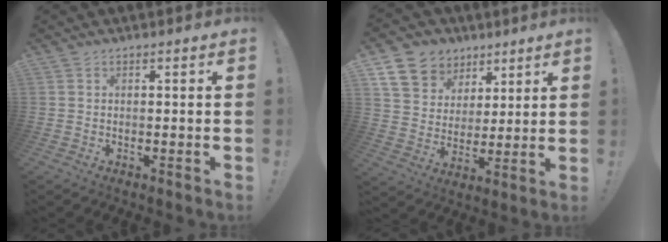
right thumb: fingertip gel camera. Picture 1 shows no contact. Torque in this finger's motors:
{"motor_torque": [-0.48, 0.76, 0.22, 0.06, 0.00]}